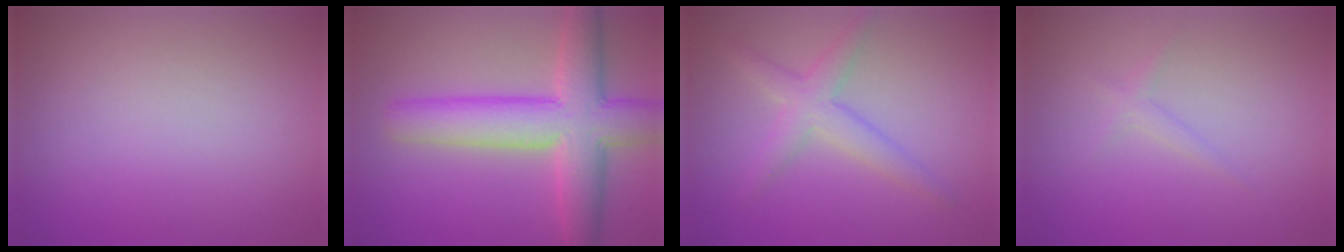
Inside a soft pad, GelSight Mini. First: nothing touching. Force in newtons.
{"total": 8.4, "press": 8.4, "slide": 0.4}
{"total": 3.1, "press": 3.1, "slide": 0.0}
{"total": 0.9, "press": 0.9, "slide": 0.1}